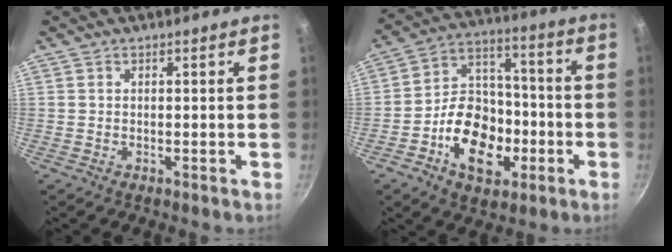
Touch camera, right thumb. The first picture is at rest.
{"total": 16.7, "force": [-5.9, 11.8, 10.2], "torque": [-0.131, 0.052, -0.102]}